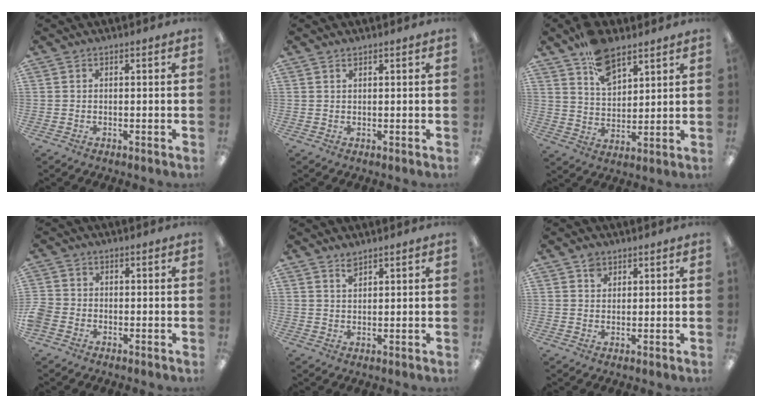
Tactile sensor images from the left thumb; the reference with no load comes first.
{"total": 0.8, "force": [0.6, 0.2, 0.4], "torque": [-0.010, 0.000, 0.011]}
{"total": 10.5, "force": [7.2, 5.5, 5.3], "torque": [-0.083, -0.036, 0.130]}
{"total": 3.1, "force": [-1.4, 2.4, 1.3], "torque": [-0.025, 0.006, -0.026]}
{"total": 2.1, "force": [1.9, 0.5, 0.7], "torque": [-0.009, -0.007, 0.035]}
{"total": 2.5, "force": [1.6, 1.8, 0.7], "torque": [-0.008, -0.004, 0.030]}